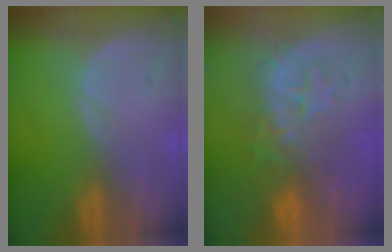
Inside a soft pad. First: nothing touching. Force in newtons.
{"total": 7.9, "press": 7.7, "slide": 1.6}